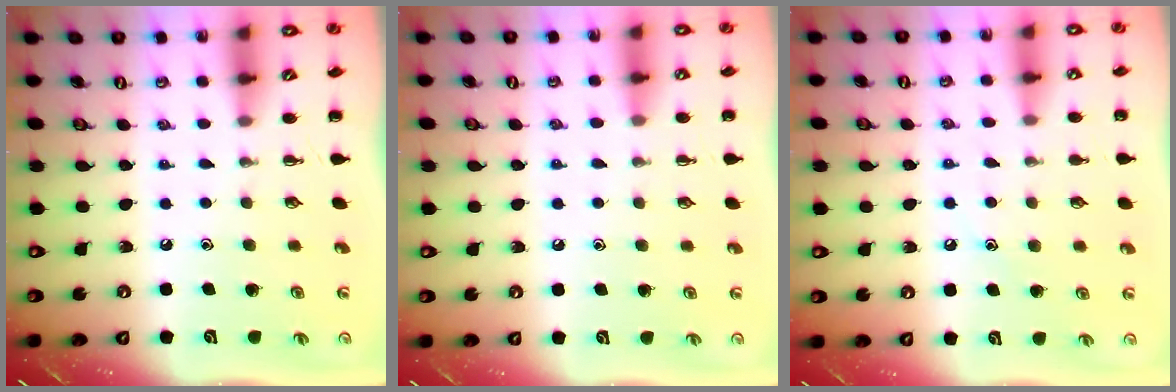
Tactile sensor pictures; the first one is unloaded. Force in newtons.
{"total": 7.0, "press": 6.6, "slide": 2.4}
{"total": 6.6, "press": 6.4, "slide": 1.6}